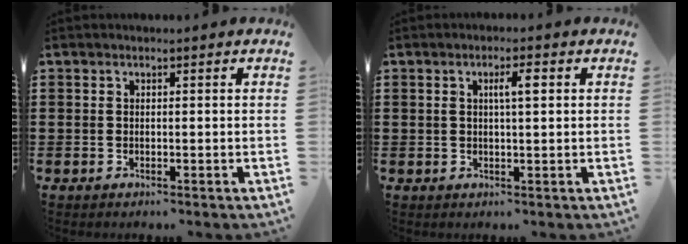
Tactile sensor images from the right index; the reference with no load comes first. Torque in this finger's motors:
{"motor_torque": [0.08, -0.04, 0.18, 0.05]}